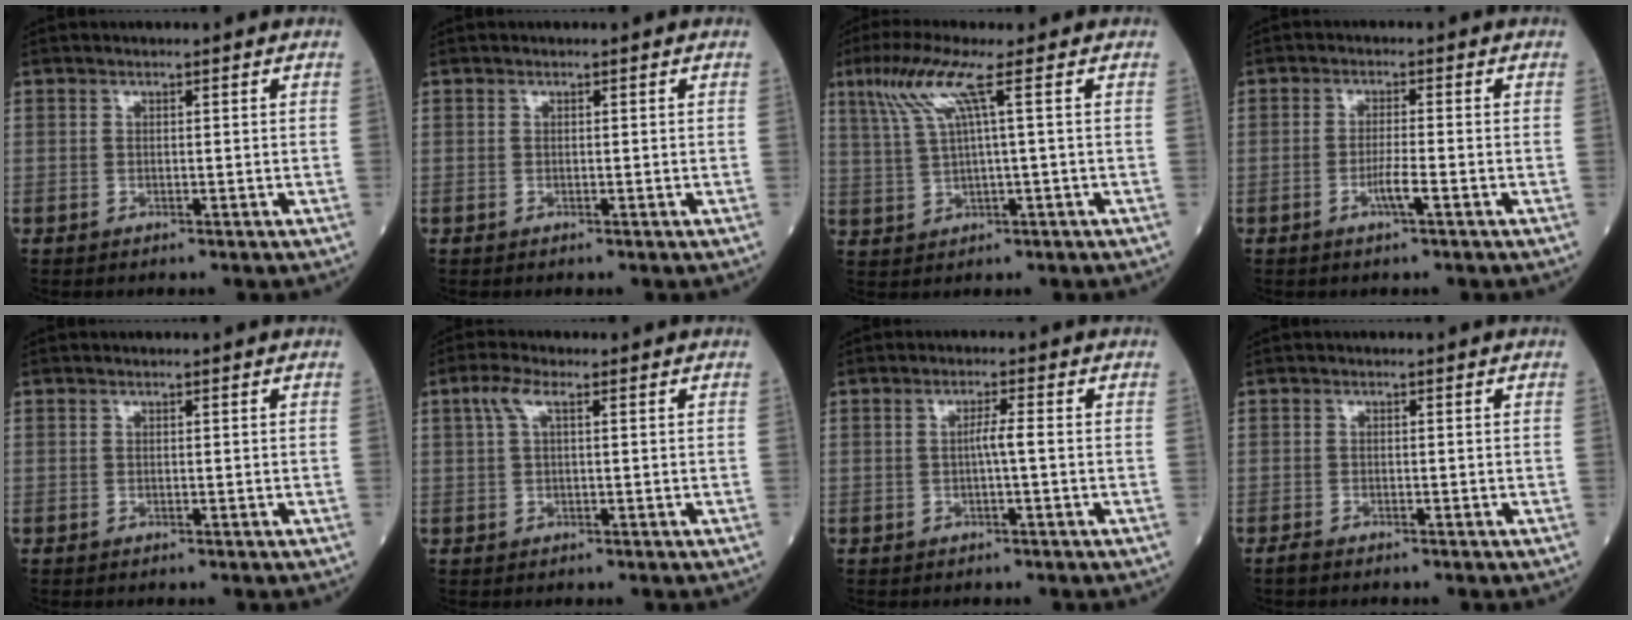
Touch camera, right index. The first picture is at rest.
{"total": 0.0}
{"total": 6.4, "force": [2.8, -0.8, 5.7], "torque": [-0.126, 0.015, 0.063]}
{"total": 3.0, "force": [-1.3, -0.2, 2.7], "torque": [-0.052, -0.003, -0.027]}
{"total": 0.0}
{"total": 2.8, "force": [1.2, 0.8, 2.5], "torque": [-0.062, 0.020, 0.026]}
{"total": 1.9, "force": [-0.3, -0.3, 1.9], "torque": [-0.030, 0.001, -0.007]}
{"total": 1.1, "force": [-1.1, 0.1, 0.2], "torque": [-0.012, -0.004, -0.020]}